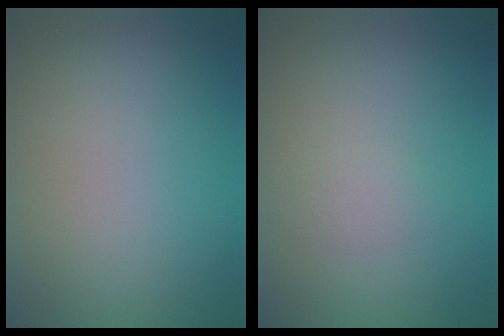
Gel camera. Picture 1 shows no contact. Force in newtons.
{"total": 1.4, "press": 1.4, "slide": 0.0}